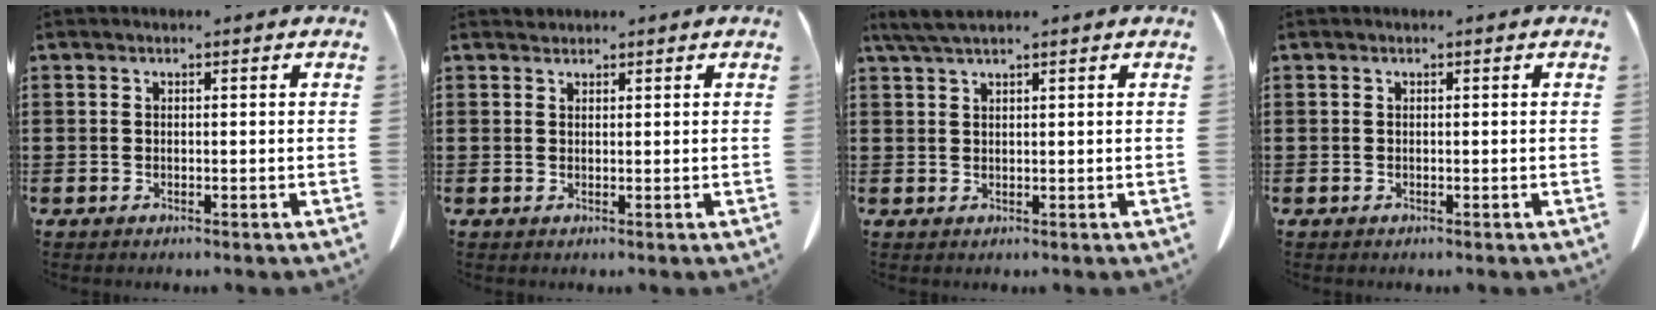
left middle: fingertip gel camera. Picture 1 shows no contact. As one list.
[{"total": 0.8, "force": [0.7, 0.2, 0.0], "torque": [-0.001, -0.002, 0.016]}, {"total": 2.7, "force": [2.1, 0.1, 1.8], "torque": [-0.039, -0.001, 0.040]}, {"total": 0.0}]